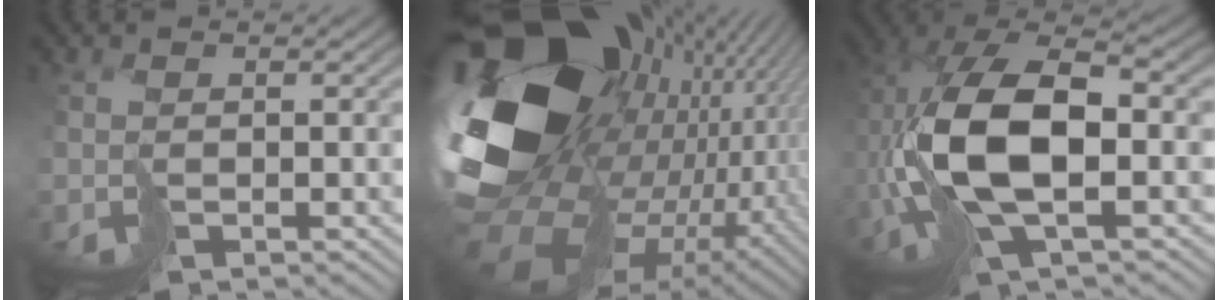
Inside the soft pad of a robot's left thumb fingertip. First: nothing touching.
{"total": 21.6, "force": [0.2, 15.6, 15.0], "torque": [-0.304, -0.051, 0.006]}
{"total": 14.8, "force": [-1.2, 6.9, 13.1], "torque": [-0.306, 0.002, -0.027]}